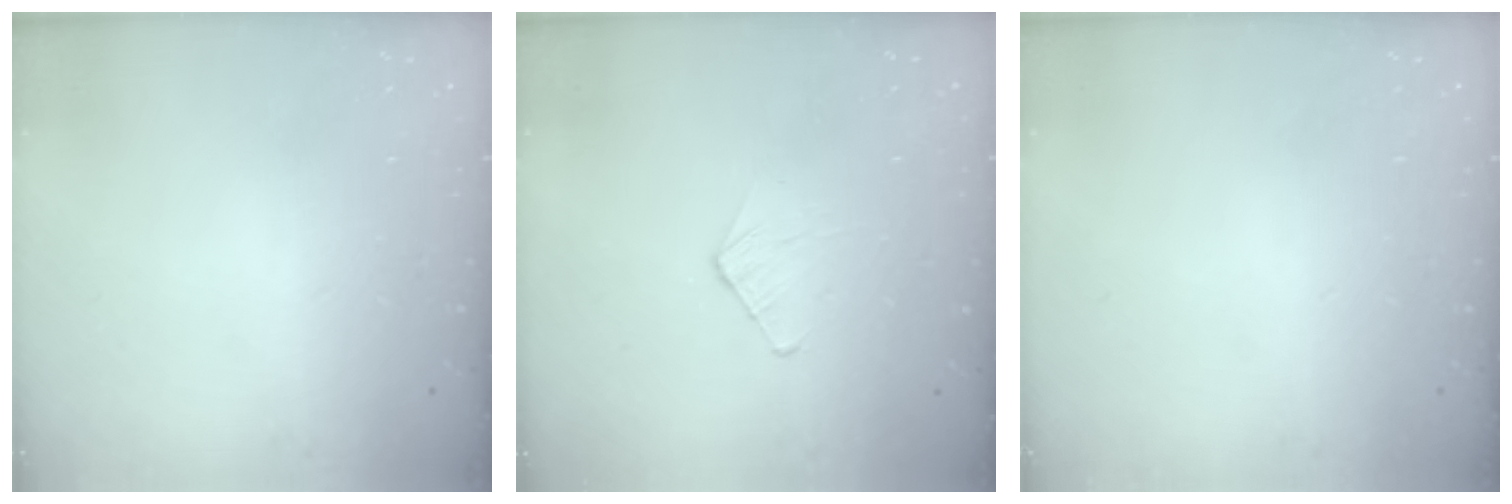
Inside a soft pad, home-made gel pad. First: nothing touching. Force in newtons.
{"total": 4.4, "press": 4.3, "slide": 0.4}
{"total": 0.0}